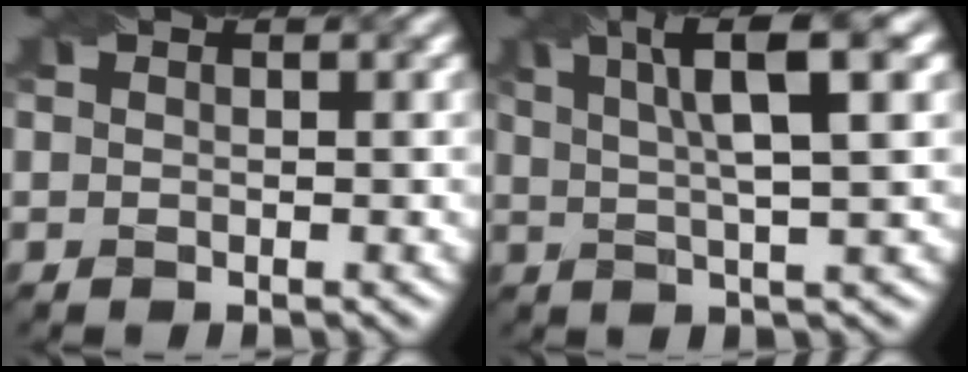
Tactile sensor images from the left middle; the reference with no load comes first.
{"total": 6.8, "force": [2.6, 1.4, 6.1], "torque": [-0.082, 0.013, 0.043]}